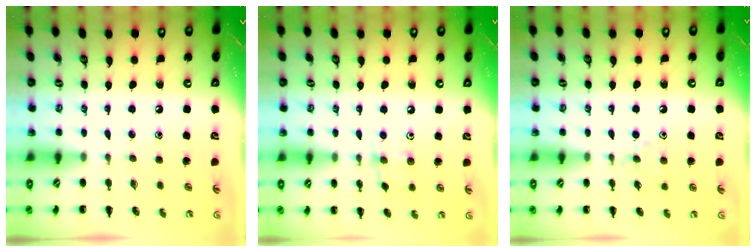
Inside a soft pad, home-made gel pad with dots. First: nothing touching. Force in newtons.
{"total": 7.2, "press": 6.9, "slide": 1.7}
{"total": 6.1, "press": 5.8, "slide": 1.7}